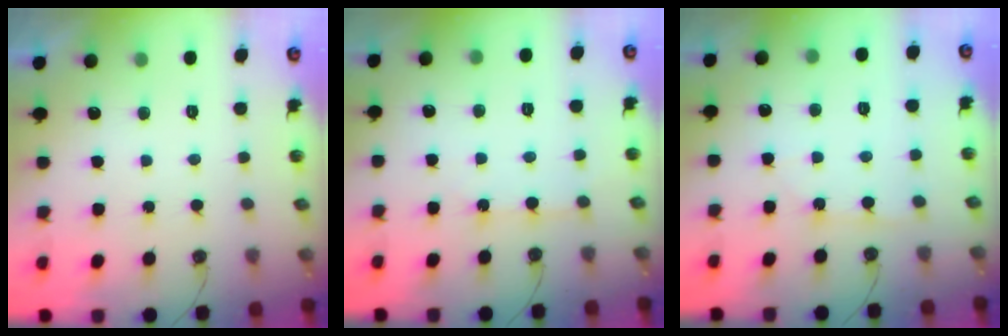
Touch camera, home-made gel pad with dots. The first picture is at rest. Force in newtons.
{"total": 4.0, "press": 4.0, "slide": 0.5}
{"total": 2.8, "press": 2.8, "slide": 0.3}